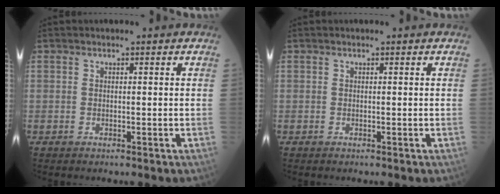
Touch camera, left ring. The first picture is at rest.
{"total": 0.0}